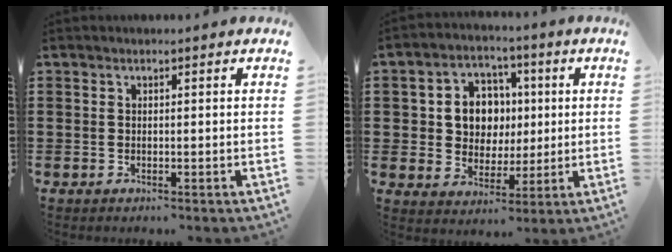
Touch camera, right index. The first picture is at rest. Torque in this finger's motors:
{"motor_torque": [1.08, -0.54, 0.27, 0.07]}